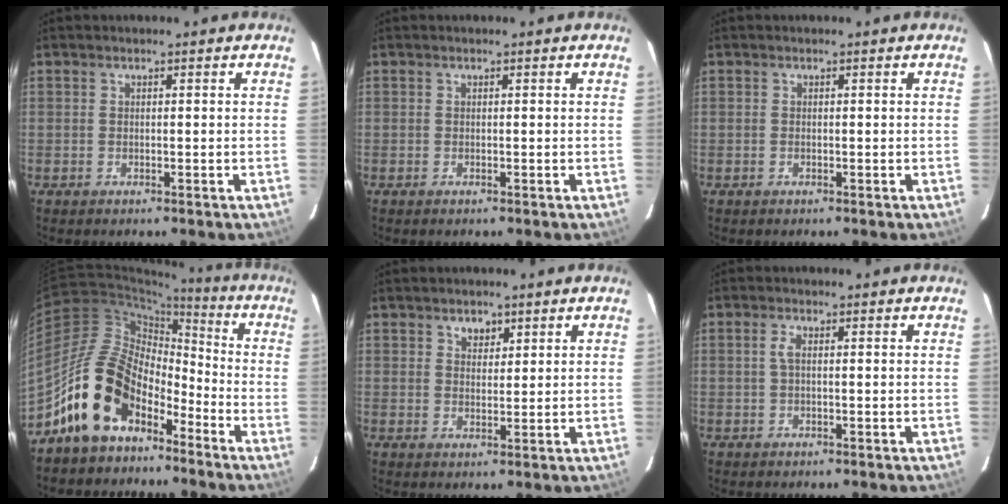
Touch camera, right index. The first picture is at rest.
{"total": 0.0}
{"total": 0.0}
{"total": 15.2, "force": [-9.4, 8.9, 8.0], "torque": [-0.152, 0.020, -0.165]}
{"total": 2.5, "force": [1.5, 1.8, 0.8], "torque": [-0.007, 0.003, 0.026]}
{"total": 1.5, "force": [0.1, 0.3, 1.4], "torque": [-0.030, 0.004, -0.002]}